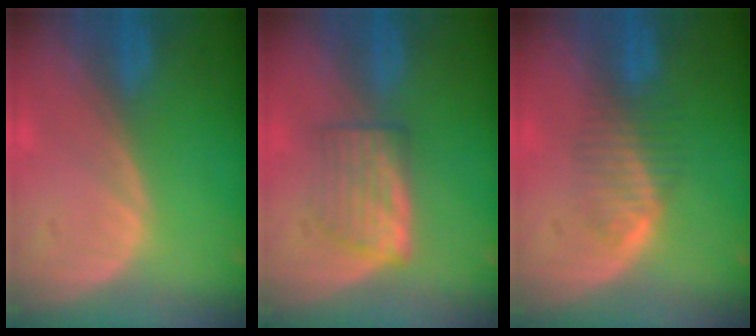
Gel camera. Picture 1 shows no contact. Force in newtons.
{"total": 5.0, "press": 4.9, "slide": 0.7}
{"total": 3.9, "press": 3.9, "slide": 0.8}